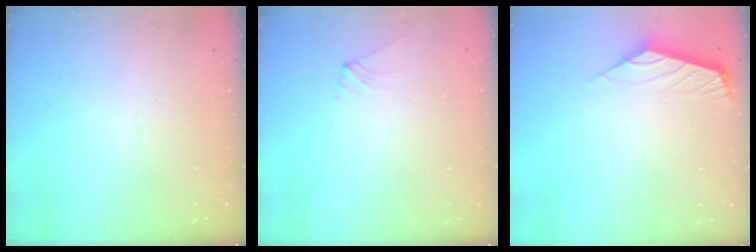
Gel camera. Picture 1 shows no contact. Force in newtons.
{"total": 1.8, "press": 1.8, "slide": 0.3}
{"total": 2.4, "press": 2.3, "slide": 0.6}